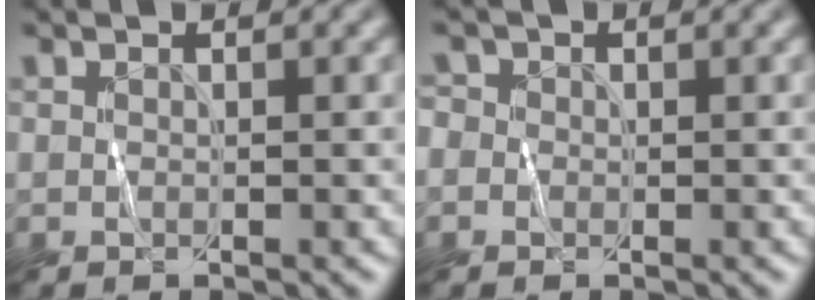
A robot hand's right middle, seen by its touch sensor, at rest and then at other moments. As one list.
[{"total": 1.7, "force": [0.2, 1.7, 0.5], "torque": [0.005, 0.014, -0.018]}]